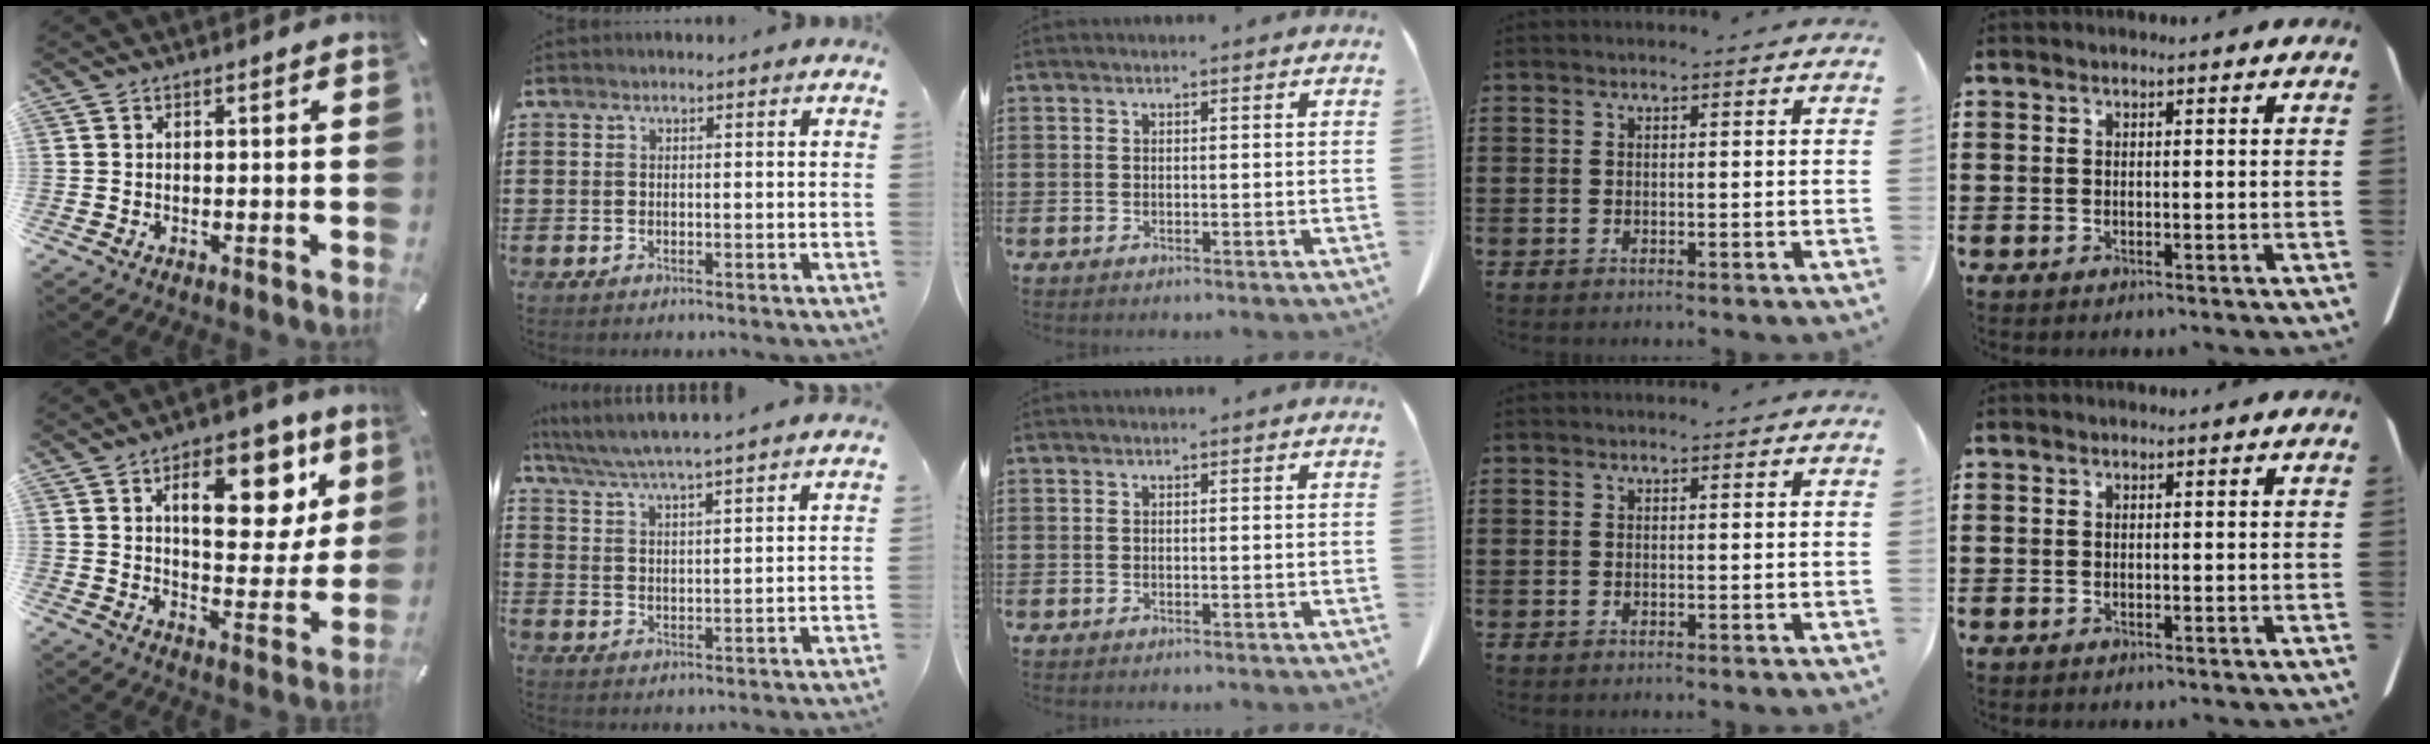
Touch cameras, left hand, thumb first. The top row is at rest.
{"thumb": {"total": 16.3, "force": [7.3, 8.8, 11.5], "torque": [-0.147, -0.030, 0.116]}, "index": {"total": 5.1, "force": [4.8, -0.5, 1.5], "torque": [-0.051, -0.032, 0.080]}}